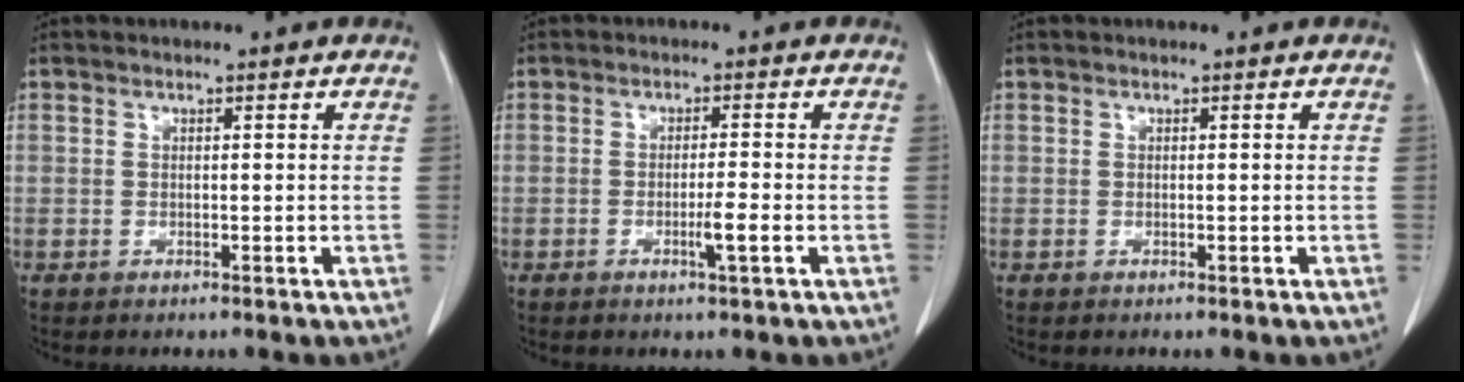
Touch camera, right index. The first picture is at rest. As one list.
[{"total": 2.9, "force": [-1.0, -0.3, 2.7], "torque": [-0.046, -0.004, -0.017]}, {"total": 0.0}]